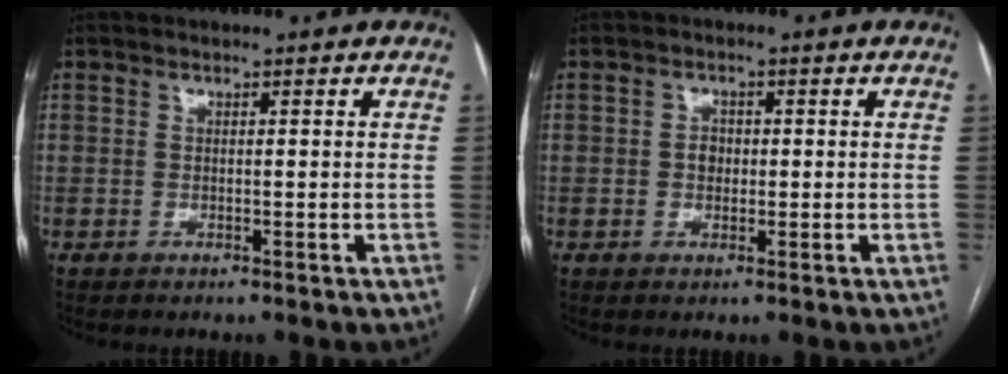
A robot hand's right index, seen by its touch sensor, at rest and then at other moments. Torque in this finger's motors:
{"motor_torque": [-0.01, 0.01, 0.02, 0.02]}